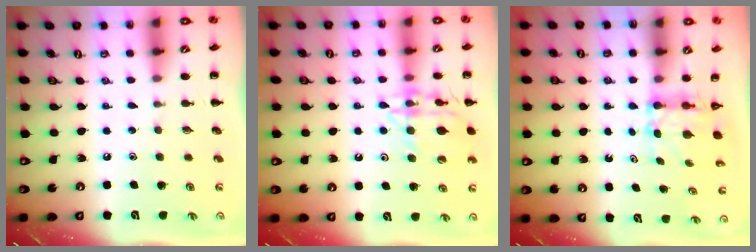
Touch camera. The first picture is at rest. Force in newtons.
{"total": 16.4, "press": 16.3, "slide": 2.0}
{"total": 5.1, "press": 5.1, "slide": 0.5}